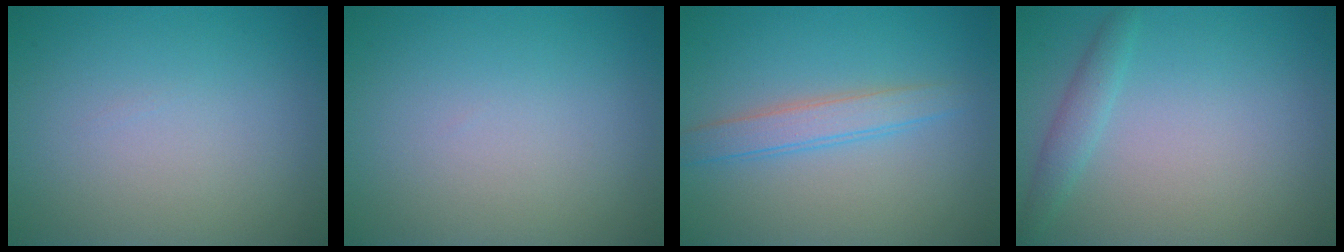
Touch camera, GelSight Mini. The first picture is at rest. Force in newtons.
{"total": 0.0}
{"total": 2.5, "press": 2.5, "slide": 0.0}
{"total": 1.6, "press": 1.6, "slide": 0.1}